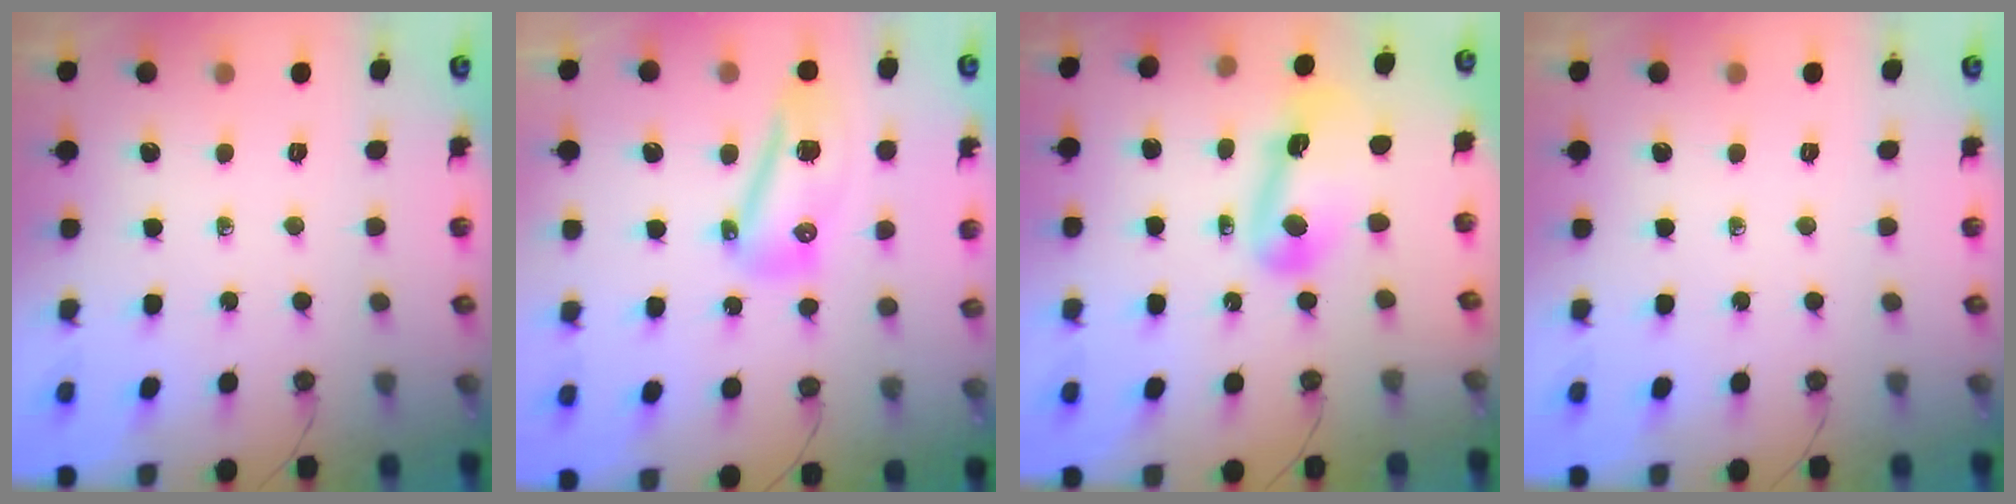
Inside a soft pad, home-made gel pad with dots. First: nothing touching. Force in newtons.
{"total": 14.0, "press": 11.8, "slide": 7.5}
{"total": 13.2, "press": 13.2, "slide": 1.1}
{"total": 0.0}